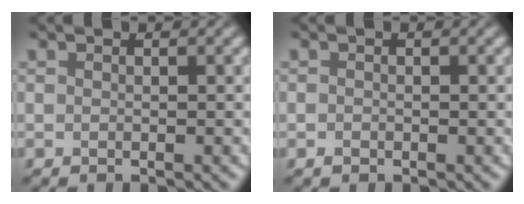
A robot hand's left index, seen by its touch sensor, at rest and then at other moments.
{"total": 0.6, "force": [-0.3, 0.4, 0.3], "torque": [-0.005, 0.000, -0.008]}